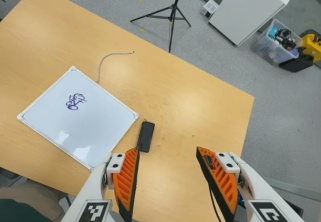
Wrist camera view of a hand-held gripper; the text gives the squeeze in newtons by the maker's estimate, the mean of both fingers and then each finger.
{"total": 0.0}